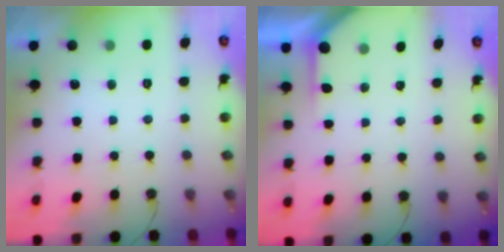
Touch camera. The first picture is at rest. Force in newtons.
{"total": 2.5, "press": 2.5, "slide": 0.3}